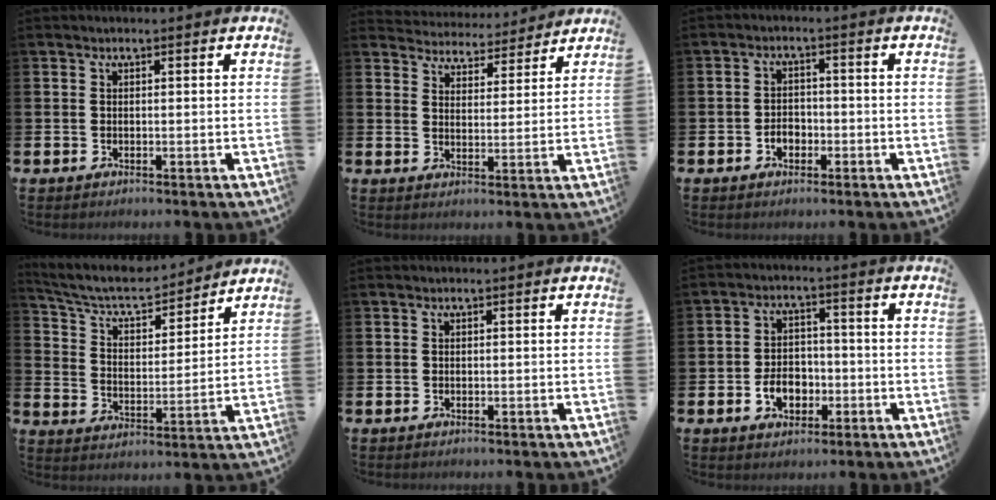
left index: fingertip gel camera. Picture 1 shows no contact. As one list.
[{"total": 4.6, "force": [4.5, 1.0, -0.5], "torque": [-0.004, -0.041, 0.076]}, {"total": 2.4, "force": [-1.1, 1.8, 1.2], "torque": [-0.011, -0.003, -0.027]}, {"total": 7.6, "force": [7.0, 1.9, 2.1], "torque": [-0.069, -0.055, 0.118]}, {"total": 0.0}, {"total": 4.7, "force": [-1.8, 3.5, 2.6], "torque": [-0.036, 0.002, -0.039]}]